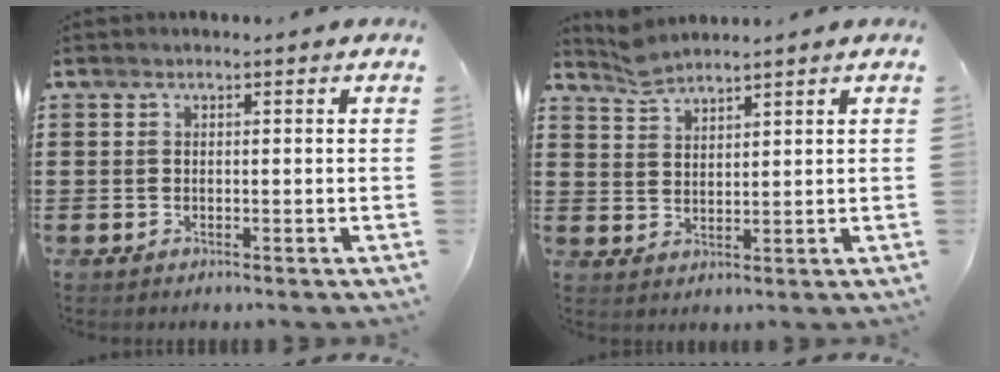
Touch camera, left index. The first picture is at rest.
{"total": 3.1, "force": [3.0, 0.4, 0.7], "torque": [-0.021, -0.004, 0.057]}